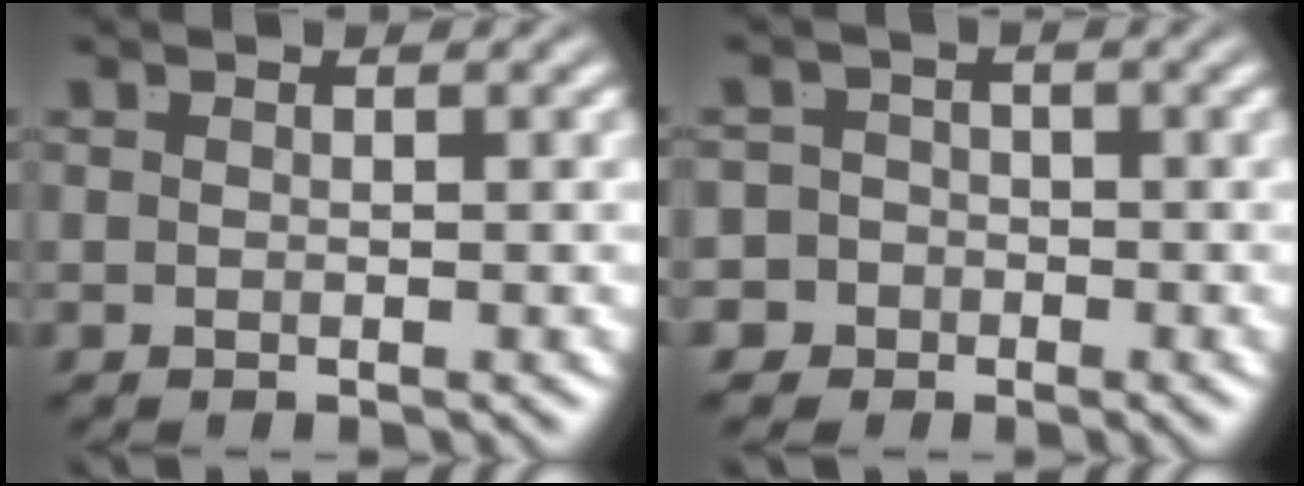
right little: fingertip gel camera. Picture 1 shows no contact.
{"total": 7.2, "force": [-3.0, 6.4, 1.3], "torque": [-0.045, -0.030, -0.055]}